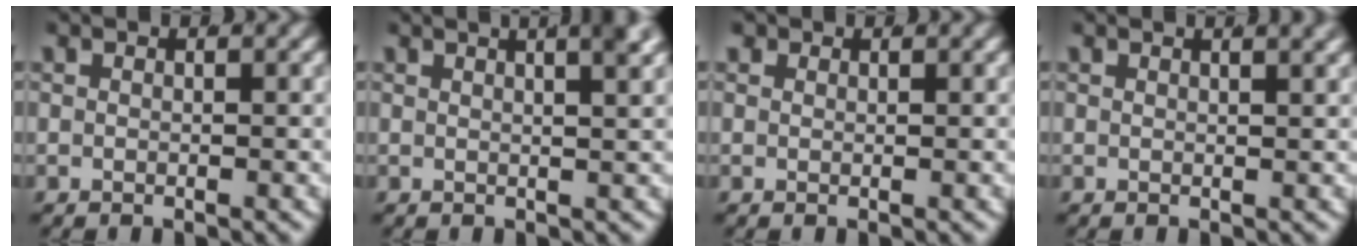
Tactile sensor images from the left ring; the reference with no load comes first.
{"total": 5.5, "force": [3.0, 1.5, 4.4], "torque": [-0.041, 0.021, 0.039]}
{"total": 0.6, "force": [0.4, 0.4, 0.2], "torque": [-0.005, -0.006, 0.012]}
{"total": 1.6, "force": [1.2, -0.1, 1.1], "torque": [-0.006, 0.007, 0.015]}